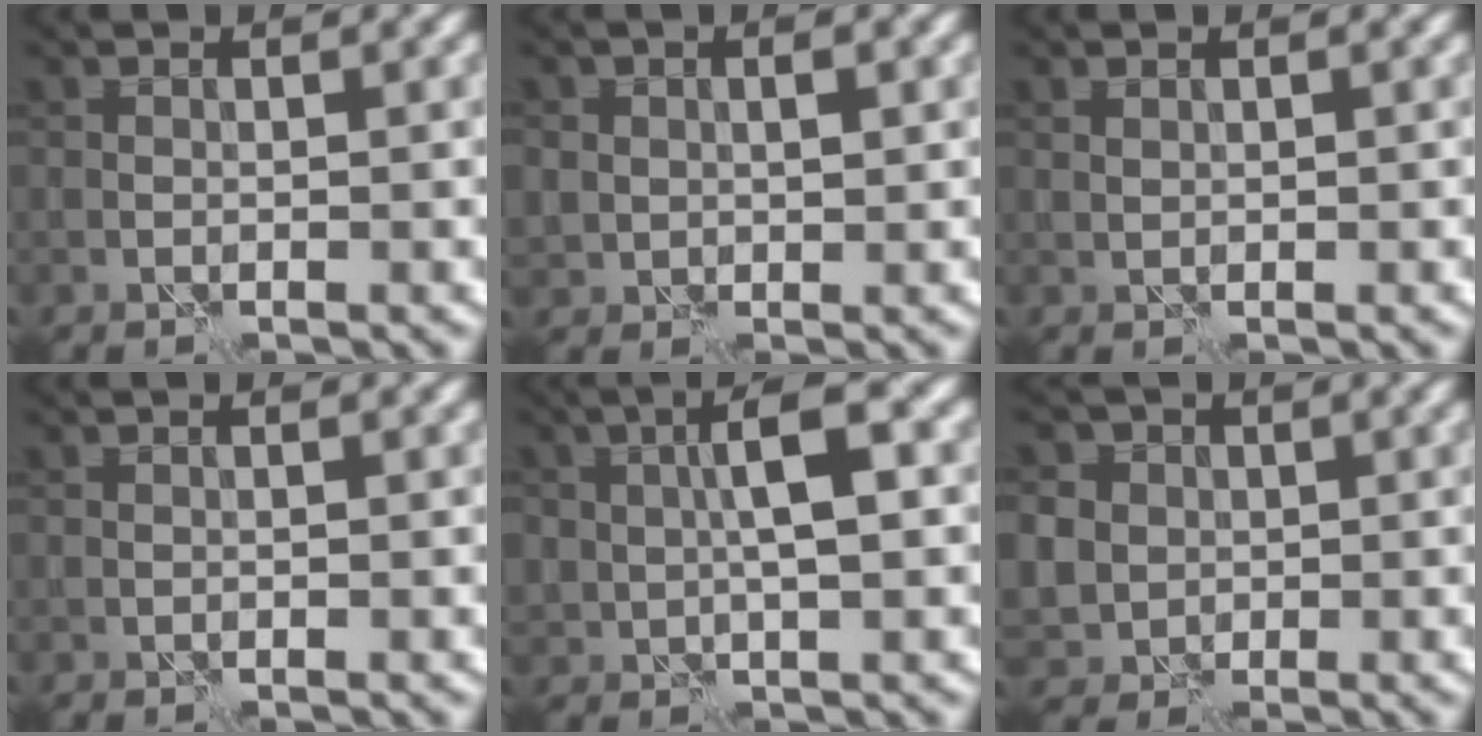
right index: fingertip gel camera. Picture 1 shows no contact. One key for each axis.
{"total": 2.3, "fx": 0.5, "fy": 1.7, "fz": 1.4, "tx": -0.027, "ty": -0.001, "tz": 0.013}
{"total": 0.0}
{"total": 0.0}
{"total": 4.8, "fx": 0.7, "fy": 1.6, "fz": 4.5, "tx": -0.078, "ty": 0.012, "tz": 0.010}
{"total": 7.9, "fx": 1.5, "fy": 7.2, "fz": 2.9, "tx": -0.078, "ty": 0.022, "tz": 0.005}